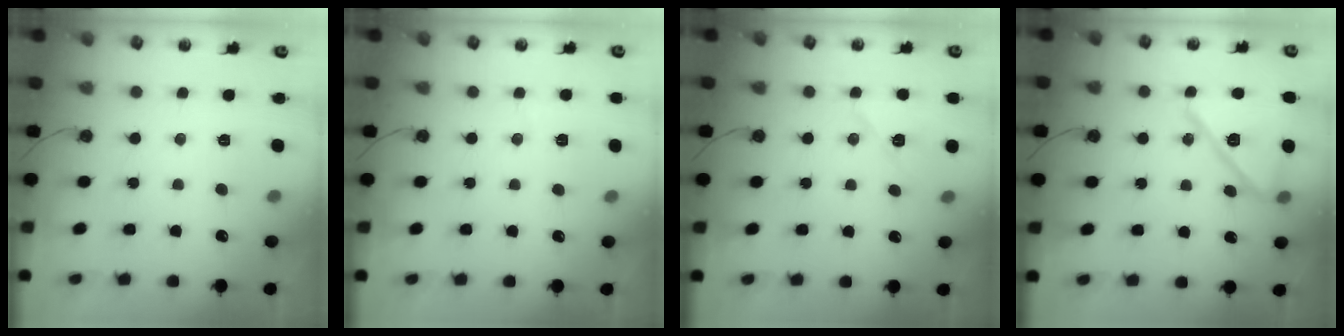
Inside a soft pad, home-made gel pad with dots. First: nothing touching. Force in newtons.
{"total": 3.8, "press": 3.2, "slide": 2.1}
{"total": 7.8, "press": 7.8, "slide": 0.7}
{"total": 15.2, "press": 15.2, "slide": 0.4}